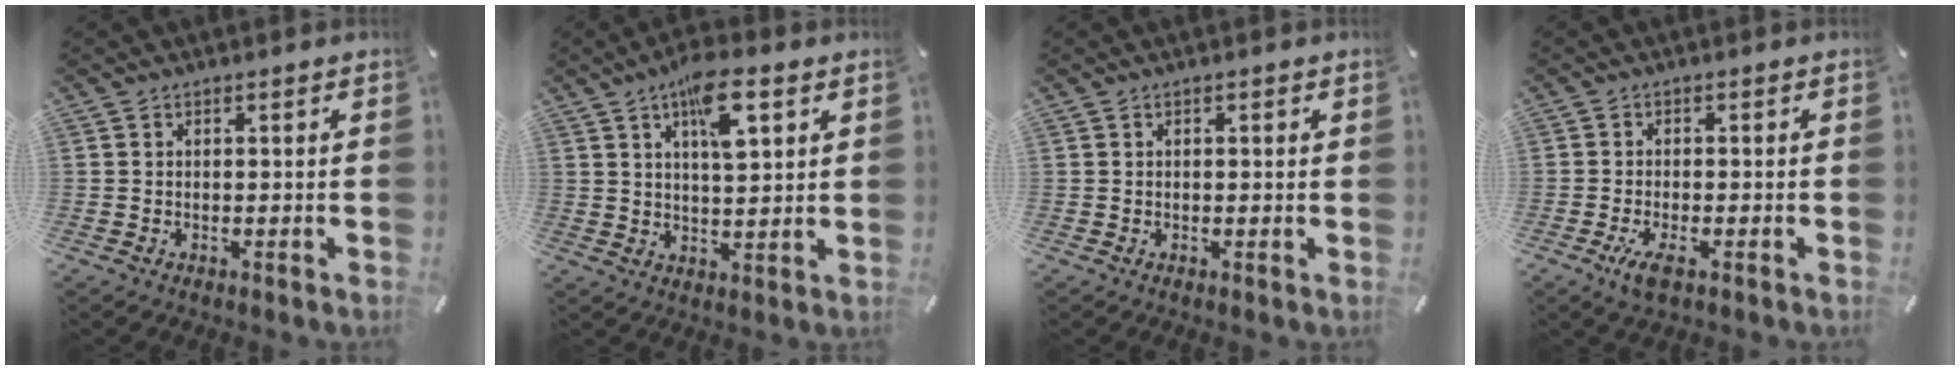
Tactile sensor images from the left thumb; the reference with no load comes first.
{"total": 10.4, "force": [5.1, 4.0, 8.1], "torque": [-0.125, -0.014, 0.084]}
{"total": 0.5, "force": [0.1, 0.4, 0.2], "torque": [-0.005, 0.002, 0.002]}
{"total": 3.9, "force": [-1.8, 1.4, 3.2], "torque": [-0.069, -0.002, -0.034]}